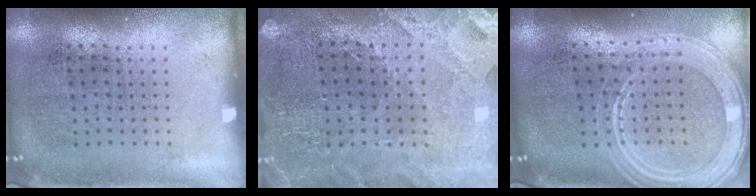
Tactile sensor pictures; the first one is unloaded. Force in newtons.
{"total": 1.5, "press": 1.4, "slide": 0.3}
{"total": 2.2, "press": 2.0, "slide": 0.8}